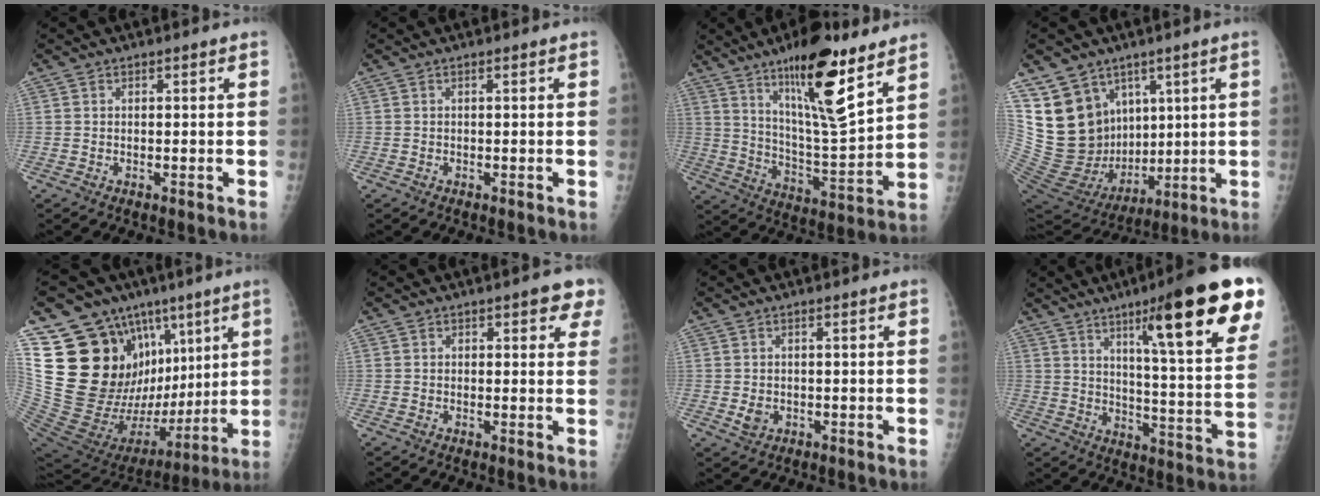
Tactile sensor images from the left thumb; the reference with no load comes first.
{"total": 0.0}
{"total": 18.2, "force": [11.1, 3.9, 13.8], "torque": [-0.204, -0.071, 0.192]}
{"total": 19.6, "force": [8.9, 14.9, 9.2], "torque": [-0.147, -0.021, 0.201]}
{"total": 31.5, "force": [8.9, 19.8, 22.9], "torque": [-0.347, -0.002, 0.172]}
{"total": 4.8, "force": [2.7, 2.5, 3.1], "torque": [0.005, -0.007, 0.024]}
{"total": 1.9, "force": [-0.2, 1.3, 1.3], "torque": [-0.021, -0.002, 0.001]}
{"total": 24.9, "force": [13.3, 3.7, 20.7], "torque": [-0.265, -0.048, 0.193]}